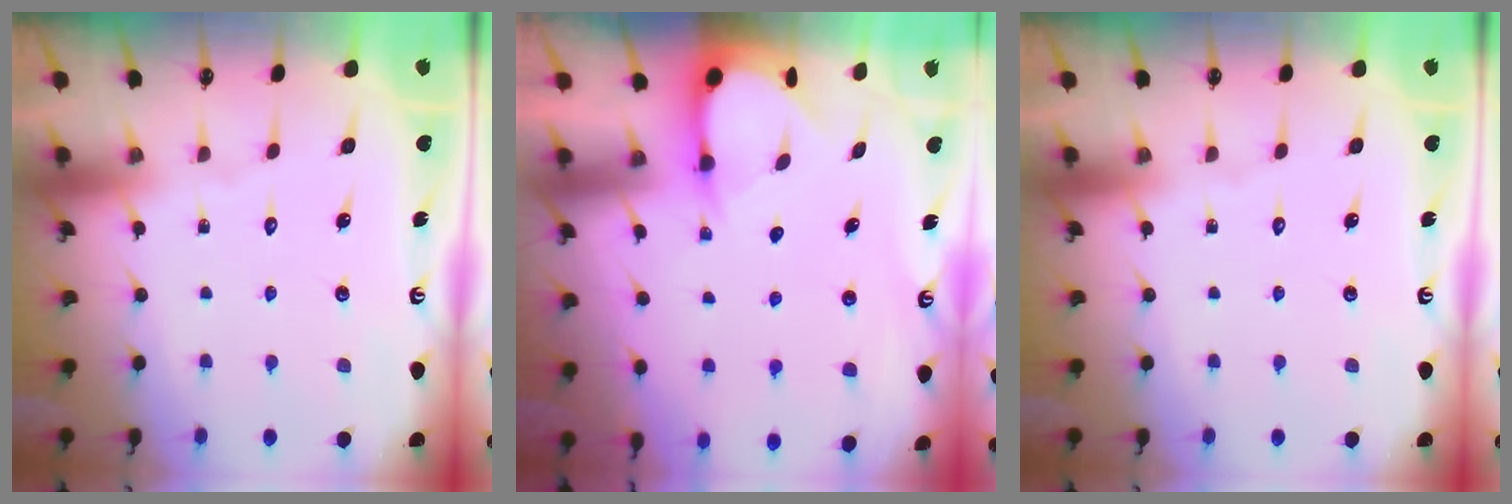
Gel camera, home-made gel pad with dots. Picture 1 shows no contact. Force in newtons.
{"total": 3.5, "press": 3.5, "slide": 0.4}
{"total": 0.0}